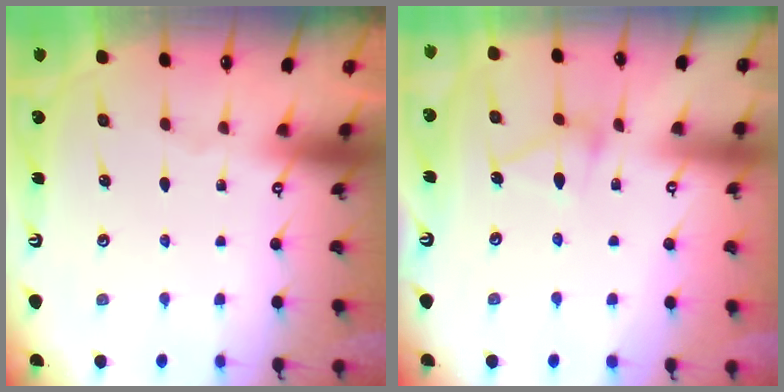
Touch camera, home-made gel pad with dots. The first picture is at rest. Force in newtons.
{"total": 10.1, "press": 10.1, "slide": 0.9}